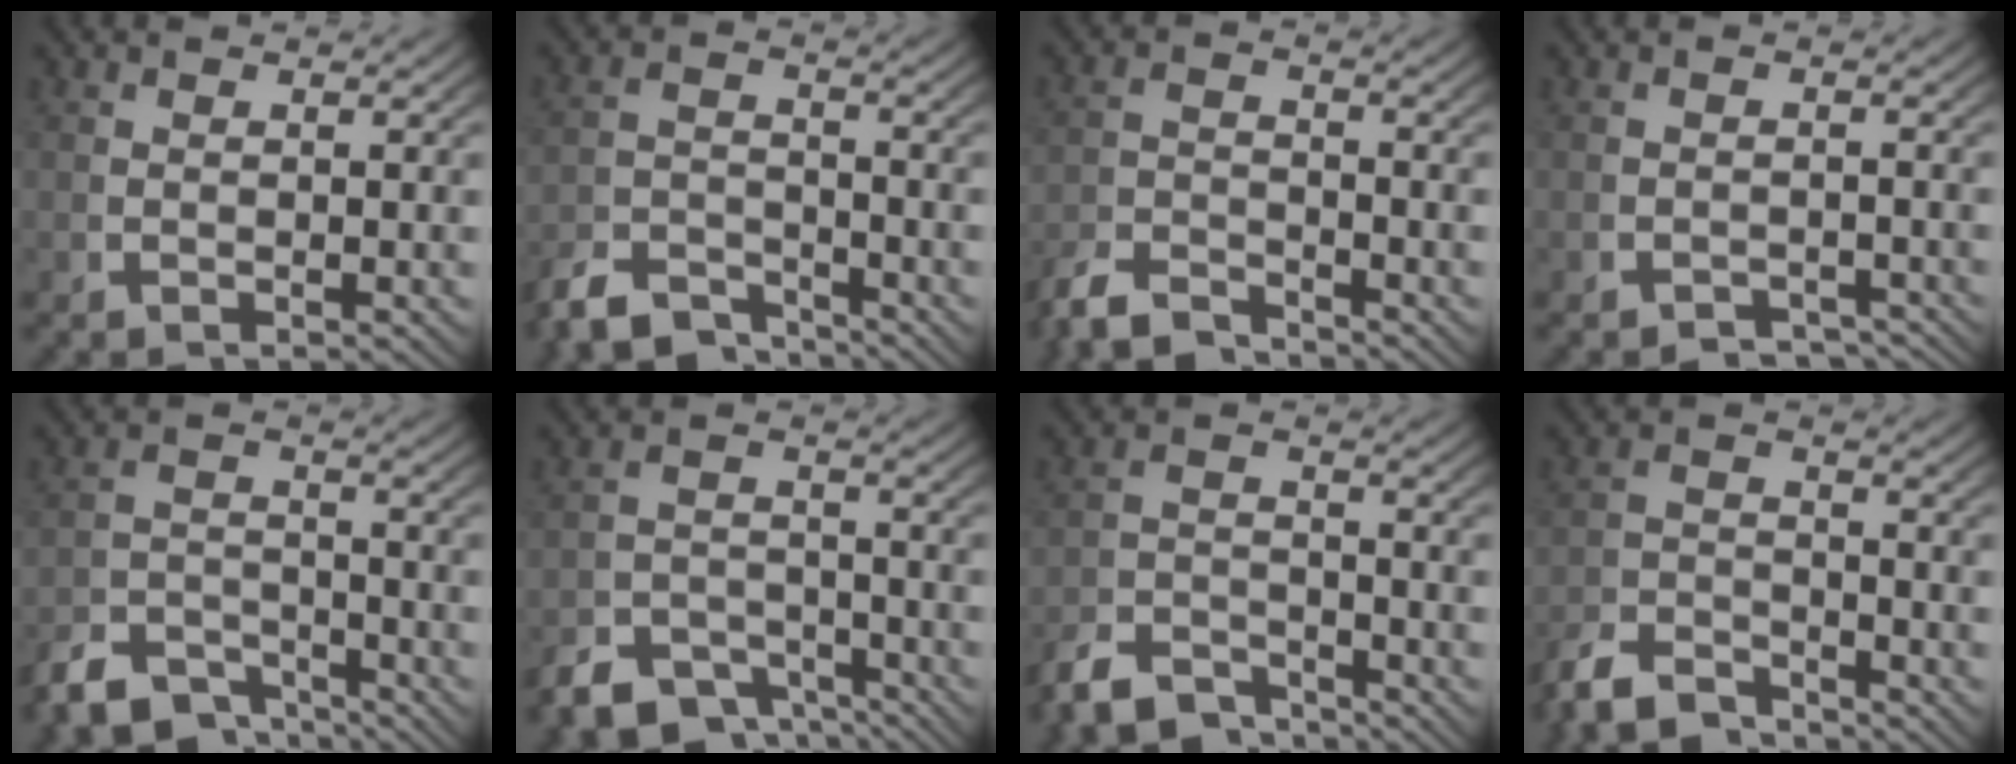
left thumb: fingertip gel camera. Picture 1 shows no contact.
{"total": 5.2, "force": [-4.7, 1.7, 1.4], "torque": [-0.020, -0.019, -0.083]}
{"total": 4.3, "force": [-4.1, 0.9, 0.9], "torque": [-0.019, -0.017, -0.075]}
{"total": 4.0, "force": [-3.8, 0.8, 1.0], "torque": [-0.004, -0.013, -0.055]}
{"total": 5.7, "force": [-4.7, 2.5, 1.9], "torque": [-0.023, -0.022, -0.083]}
{"total": 6.2, "force": [-4.7, 3.3, 2.3], "torque": [-0.024, -0.024, -0.082]}
{"total": 5.1, "force": [-4.6, 1.8, 1.4], "torque": [-0.018, -0.019, -0.082]}
{"total": 4.8, "force": [-4.5, 1.2, 1.1], "torque": [-0.021, -0.018, -0.079]}